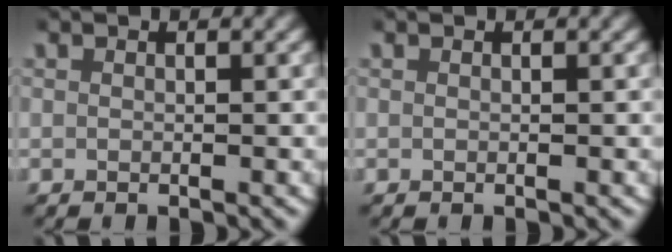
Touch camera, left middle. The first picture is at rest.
{"total": 0.0}